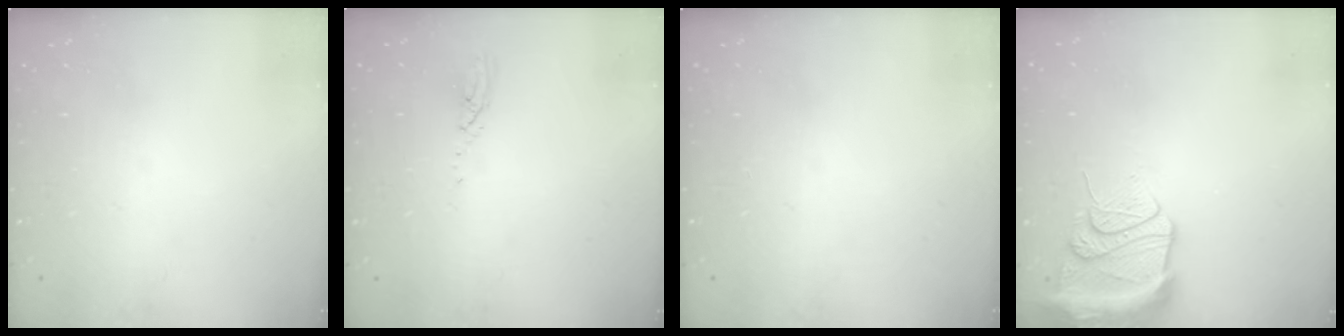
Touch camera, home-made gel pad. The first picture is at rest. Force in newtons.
{"total": 3.0, "press": 3.0, "slide": 0.1}
{"total": 0.0}
{"total": 14.0, "press": 13.9, "slide": 1.7}